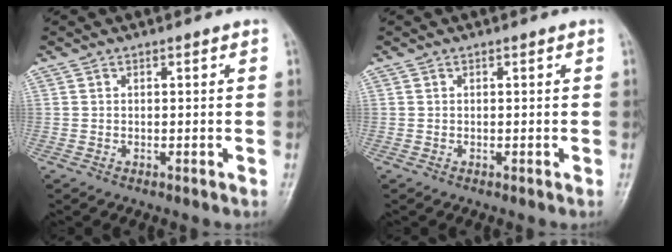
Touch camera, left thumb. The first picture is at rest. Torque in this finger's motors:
{"motor_torque": [0.00, 0.00, 0.00, 0.00, 0.00]}